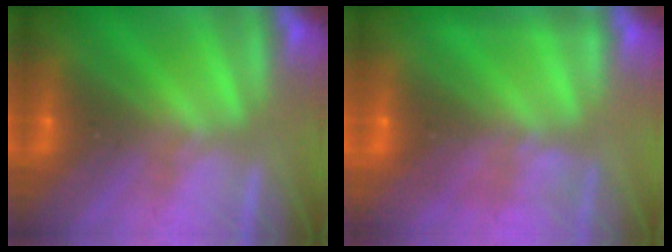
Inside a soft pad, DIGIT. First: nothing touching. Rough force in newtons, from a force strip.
{"total": 2.2}